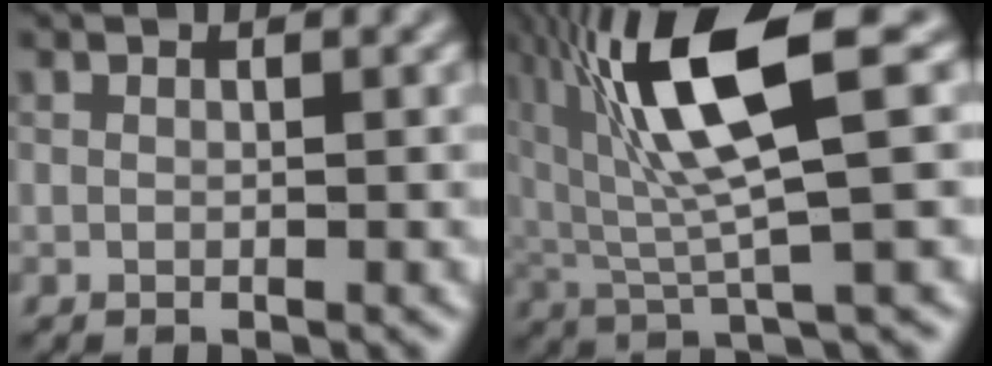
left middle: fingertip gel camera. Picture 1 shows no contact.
{"total": 8.8, "force": [2.2, 1.7, 8.4], "torque": [-0.164, 0.015, 0.061]}